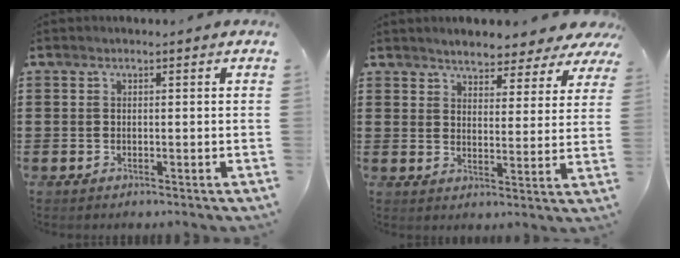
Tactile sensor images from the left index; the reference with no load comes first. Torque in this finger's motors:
{"motor_torque": [2.14, 0.00, 1.05, 0.13]}